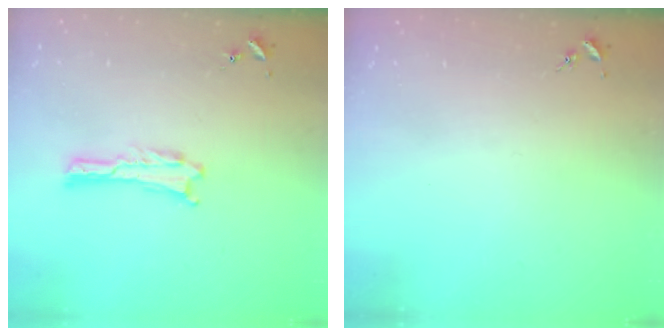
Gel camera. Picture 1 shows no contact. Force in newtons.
{"total": 0.0}